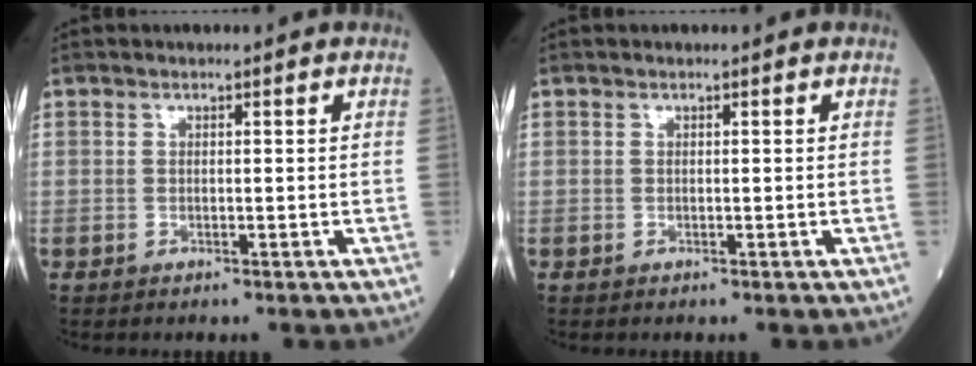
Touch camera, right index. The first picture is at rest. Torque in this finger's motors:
{"motor_torque": [0.21, -0.01, 0.07, 0.01]}